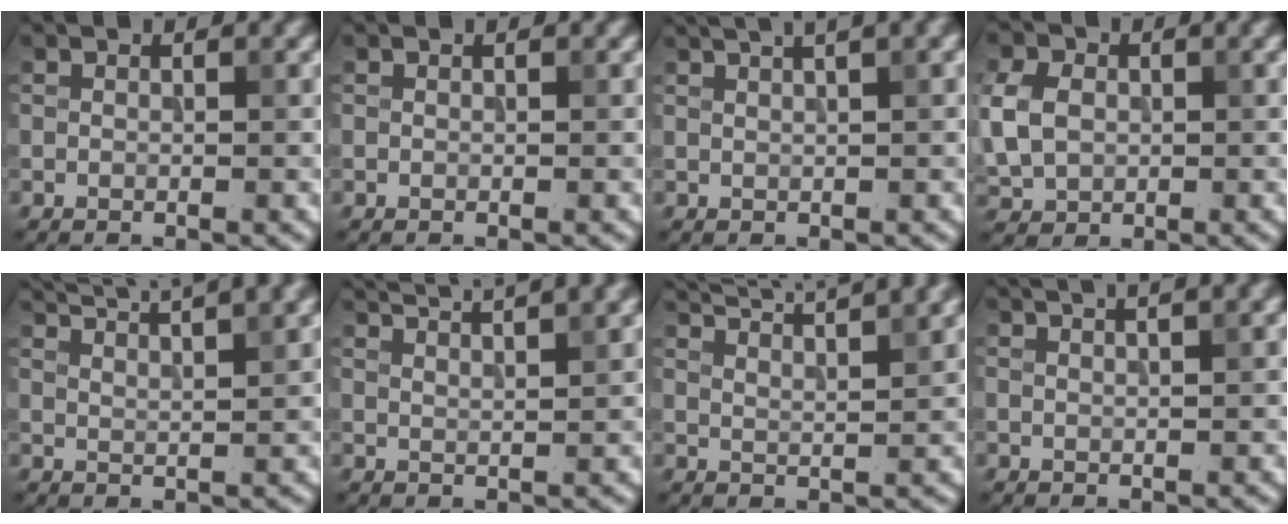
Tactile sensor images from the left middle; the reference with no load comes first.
{"total": 0.0}
{"total": 4.0, "force": [2.5, 0.8, 3.0], "torque": [-0.032, 0.021, 0.030]}
{"total": 5.4, "force": [0.2, 4.3, 3.4], "torque": [-0.098, 0.013, 0.003]}
{"total": 6.5, "force": [5.4, 1.1, 3.4], "torque": [-0.038, 0.034, 0.055]}
{"total": 5.8, "force": [4.8, 1.1, 3.1], "torque": [-0.026, 0.036, 0.044]}
{"total": 7.8, "force": [6.6, 1.6, 4.0], "torque": [-0.043, 0.035, 0.063]}
{"total": 3.6, "force": [2.5, 1.0, 2.5], "torque": [-0.012, 0.023, 0.009]}